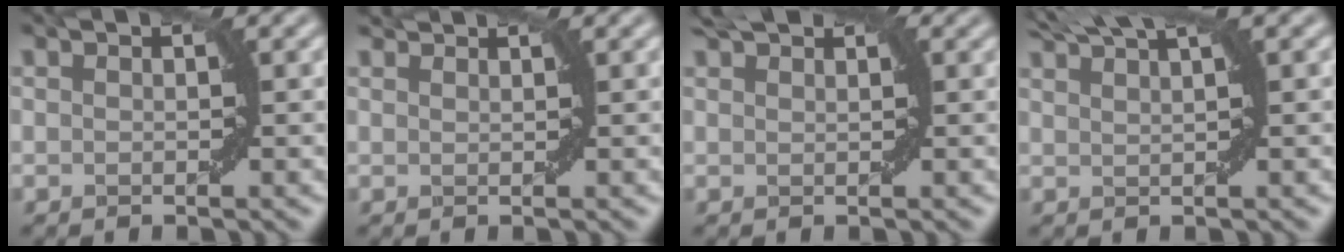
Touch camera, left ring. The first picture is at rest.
{"total": 1.8, "force": [1.8, 0.1, 0.4], "torque": [-0.009, -0.001, 0.022]}
{"total": 2.3, "force": [1.8, 0.7, 1.1], "torque": [-0.008, 0.006, 0.033]}
{"total": 4.6, "force": [3.7, 0.6, 2.7], "torque": [-0.040, 0.017, 0.053]}